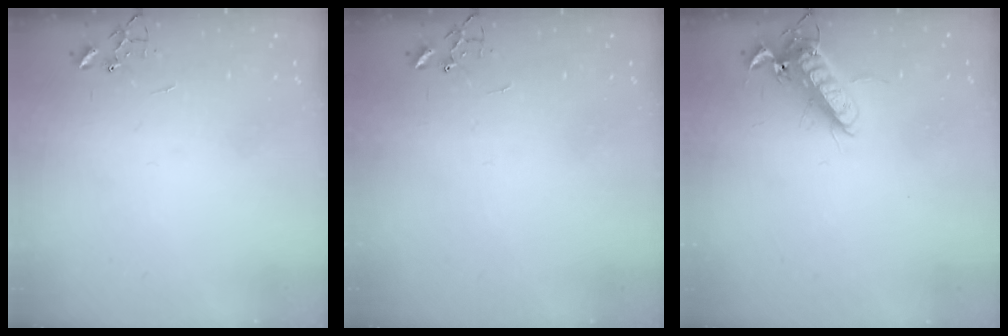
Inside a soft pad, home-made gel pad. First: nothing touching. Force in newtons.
{"total": 0.0}
{"total": 12.8, "press": 12.7, "slide": 1.9}